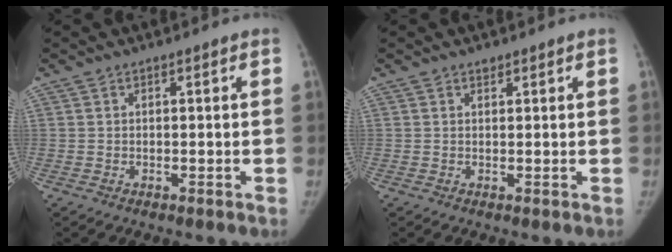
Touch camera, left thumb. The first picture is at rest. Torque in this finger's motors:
{"motor_torque": [0.58, 0.37, 0.45, -0.03, 0.04]}